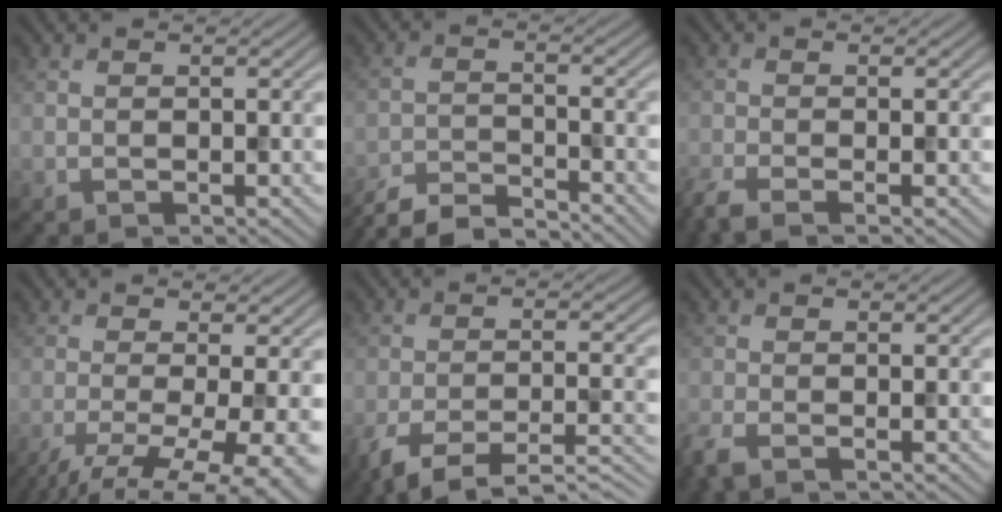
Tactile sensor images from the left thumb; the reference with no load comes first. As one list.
[{"total": 6.7, "force": [-6.3, 0.9, 2.0], "torque": [-0.042, -0.001, -0.122]}, {"total": 3.3, "force": [-2.3, 0.6, 2.4], "torque": [-0.041, -0.006, -0.054]}, {"total": 11.0, "force": [-5.1, 2.9, 9.3], "torque": [-0.158, -0.019, -0.069]}, {"total": 7.6, "force": [-5.3, 2.1, 5.2], "torque": [-0.095, -0.009, -0.085]}, {"total": 2.3, "force": [-1.6, 0.4, 1.6], "torque": [-0.039, -0.007, -0.039]}]